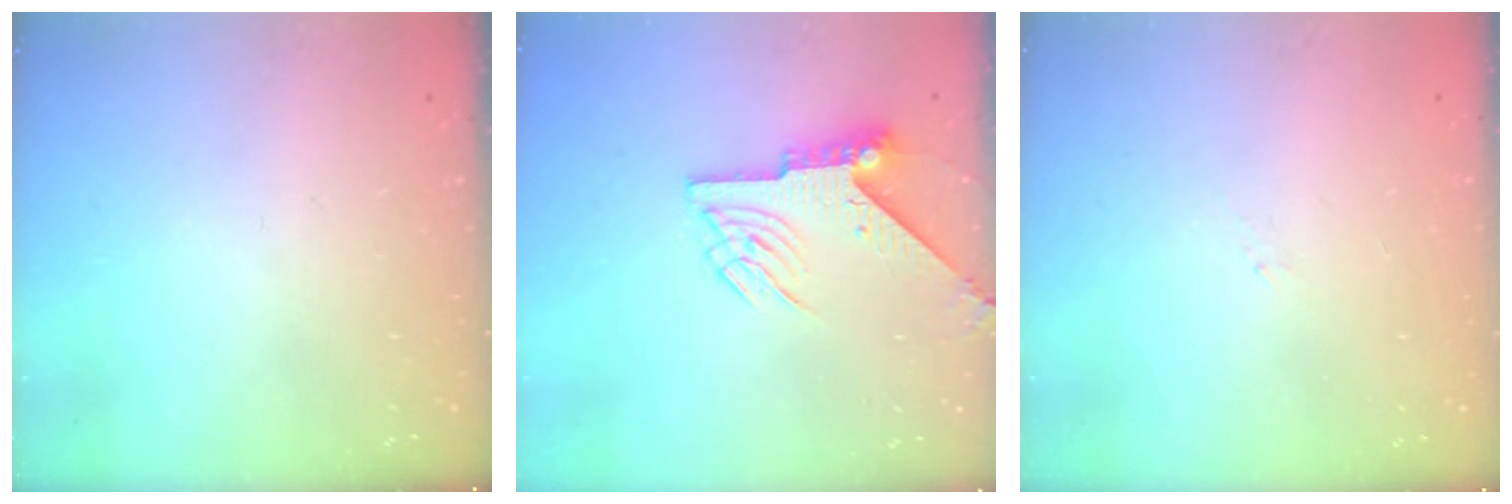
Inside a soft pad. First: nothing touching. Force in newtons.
{"total": 6.7, "press": 6.6, "slide": 0.7}
{"total": 1.2, "press": 1.2, "slide": 0.3}